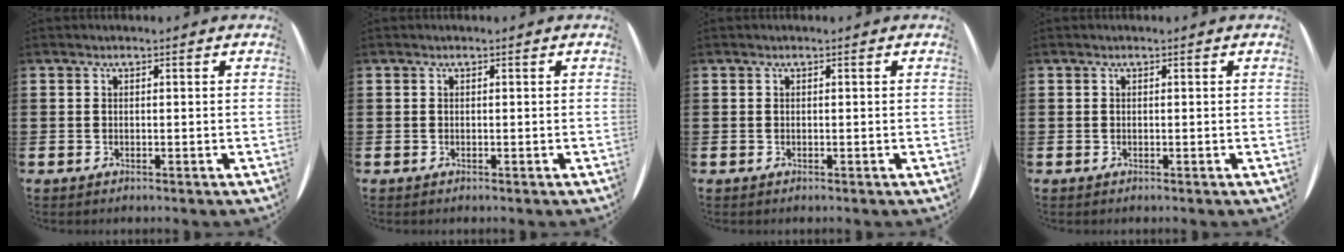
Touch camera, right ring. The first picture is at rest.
{"total": 0.0}
{"total": 0.0}
{"total": 0.0}